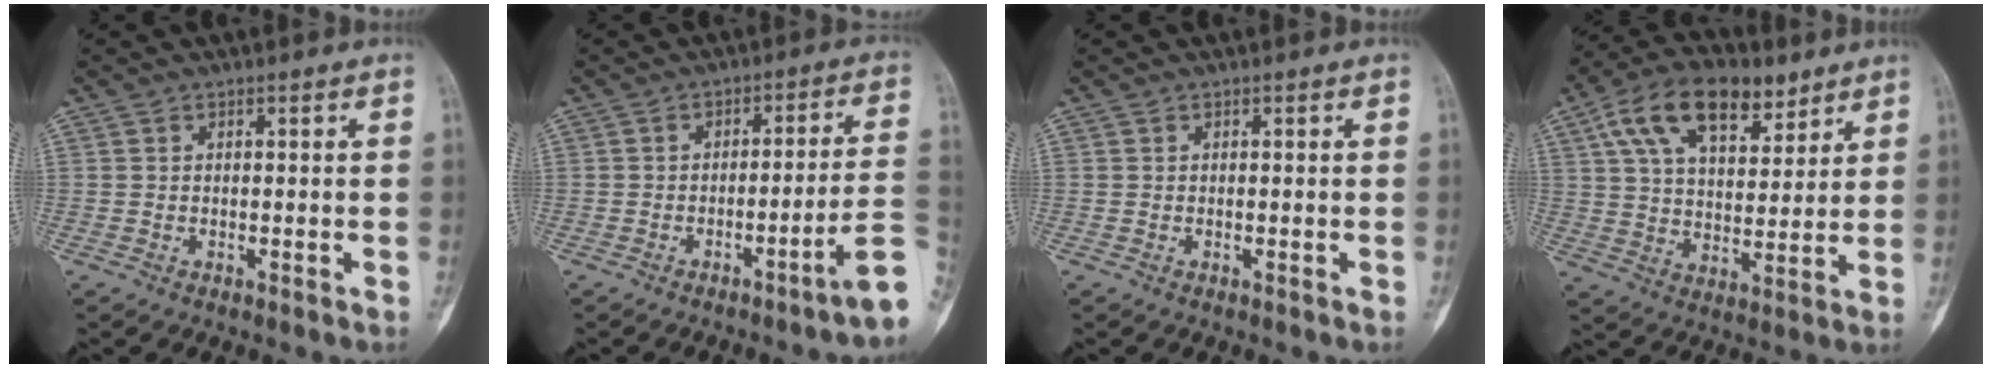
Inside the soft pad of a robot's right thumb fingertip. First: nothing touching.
{"total": 12.6, "force": [-5.1, 0.6, 11.5], "torque": [-0.147, 0.035, -0.076]}
{"total": 0.0}
{"total": 17.2, "force": [9.2, 9.0, 11.4], "torque": [-0.165, -0.015, 0.160]}